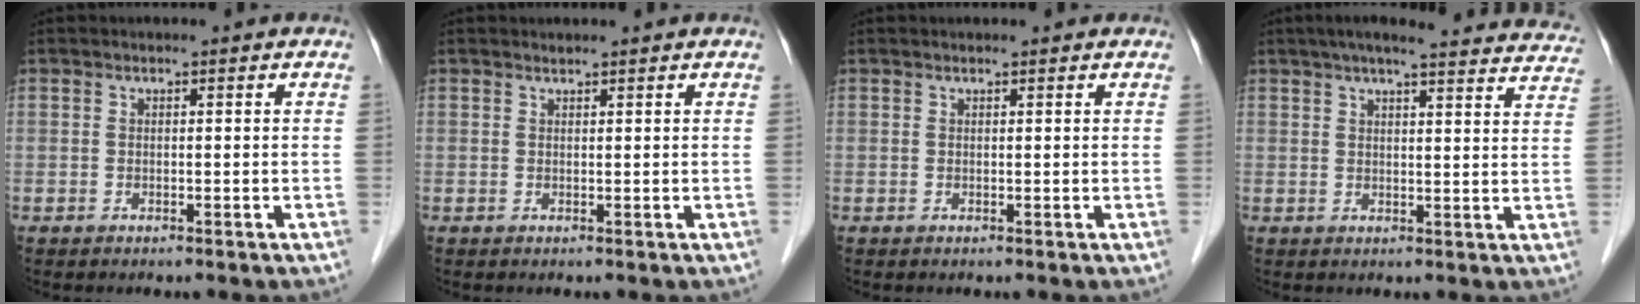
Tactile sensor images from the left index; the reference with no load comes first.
{"total": 0.8, "force": [0.8, 0.0, 0.2], "torque": [-0.009, 0.005, 0.016]}
{"total": 1.7, "force": [1.5, 0.3, 0.7], "torque": [-0.011, 0.013, 0.020]}
{"total": 24.5, "force": [22.2, 3.5, 9.7], "torque": [-0.132, -0.009, 0.259]}